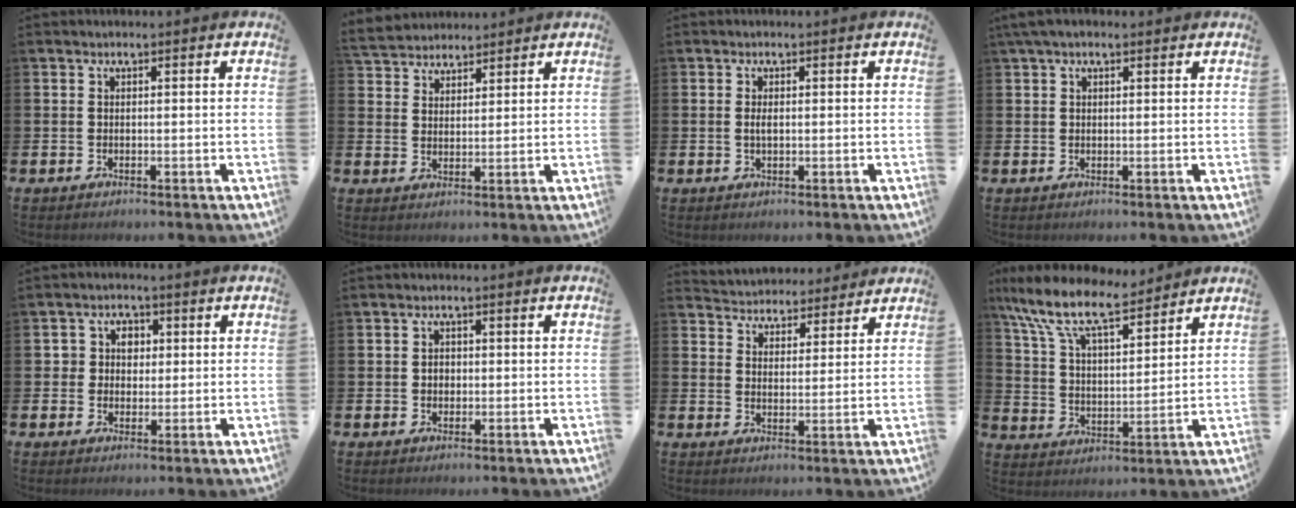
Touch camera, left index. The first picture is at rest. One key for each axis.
{"total": 4.0, "fx": 3.8, "fy": 1.1, "fz": -0.4, "tx": -0.015, "ty": -0.012, "tz": 0.072}
{"total": 1.2, "fx": 0.1, "fy": 0.5, "fz": 1.1, "tx": -0.021, "ty": 0.004, "tz": -0.001}
{"total": 2.3, "fx": 1.5, "fy": 0.9, "fz": 1.5, "tx": -0.032, "ty": 0.009, "tz": 0.026}
{"total": 3.4, "fx": 1.0, "fy": 3.2, "fz": 0.8, "tx": -0.013, "ty": 0.009, "tz": 0.009}
{"total": 1.5, "fx": 0.1, "fy": 1.3, "fz": 0.8, "tx": 0.002, "ty": 0.002, "tz": -0.004}
{"total": 4.5, "fx": 4.3, "fy": 1.2, "fz": -0.6, "tx": -0.007, "ty": -0.031, "tz": 0.075}
{"total": 10.9, "fx": 9.1, "fy": 3.3, "fz": 5.1, "tx": -0.144, "ty": -0.046, "tz": 0.161}